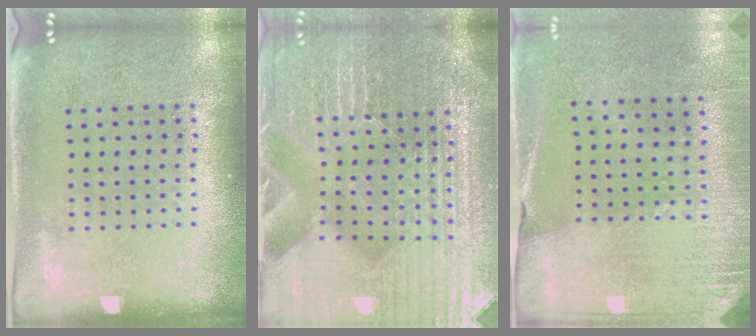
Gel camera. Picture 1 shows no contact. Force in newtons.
{"total": 5.7, "press": 5.2, "slide": 2.3}
{"total": 2.6, "press": 2.5, "slide": 0.8}